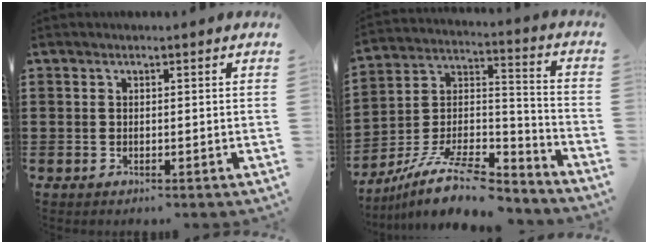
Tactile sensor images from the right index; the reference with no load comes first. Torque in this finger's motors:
{"motor_torque": [0.08, -0.07, -0.19, -0.21]}